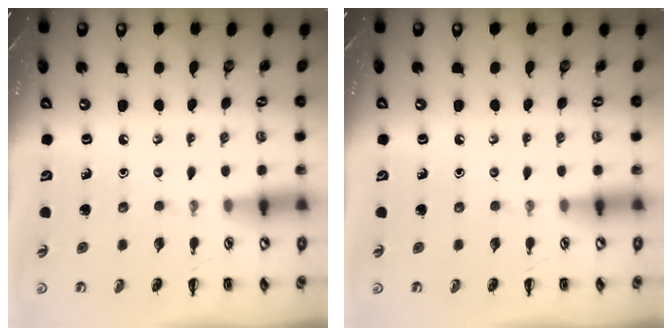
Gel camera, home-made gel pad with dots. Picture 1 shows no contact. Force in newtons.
{"total": 0.0}